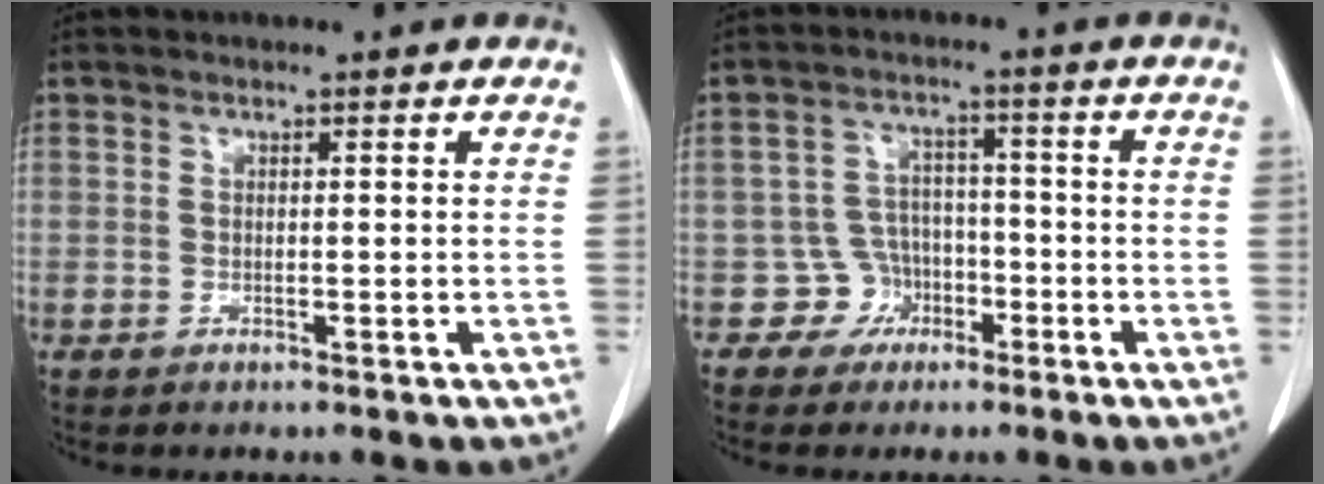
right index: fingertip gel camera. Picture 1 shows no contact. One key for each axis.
{"total": 4.9, "fx": -2.3, "fy": 4.3, "fz": -0.3, "tx": 0.016, "ty": 0.018, "tz": -0.037}